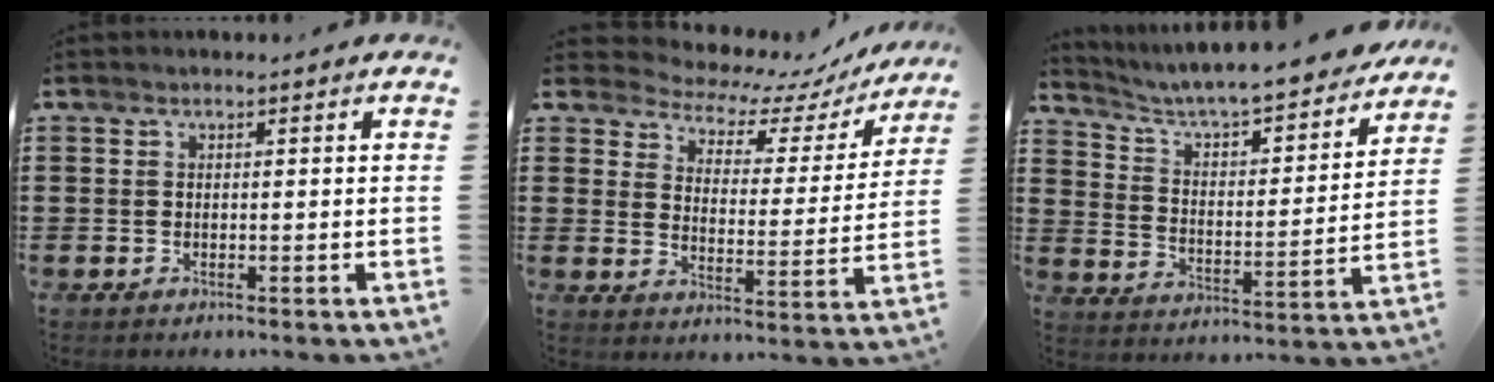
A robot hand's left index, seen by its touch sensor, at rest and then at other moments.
{"total": 4.9, "force": [4.3, 1.7, 1.4], "torque": [-0.047, -0.035, 0.066]}
{"total": 5.2, "force": [4.9, 0.0, 1.8], "torque": [-0.059, -0.046, 0.074]}